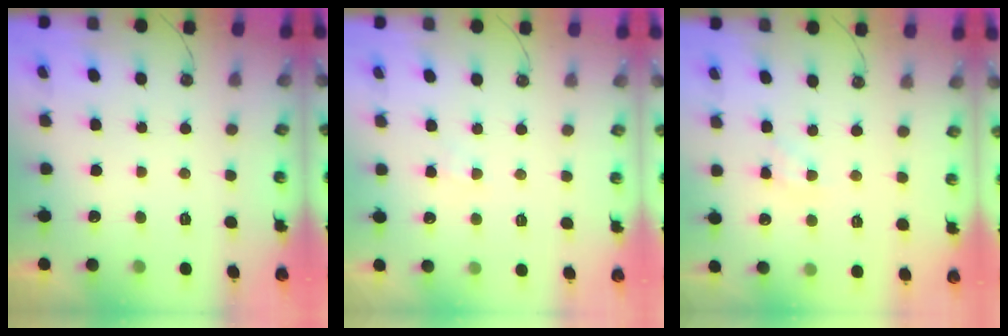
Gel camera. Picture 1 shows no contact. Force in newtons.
{"total": 3.0, "press": 3.0, "slide": 0.4}
{"total": 3.0, "press": 3.0, "slide": 0.2}